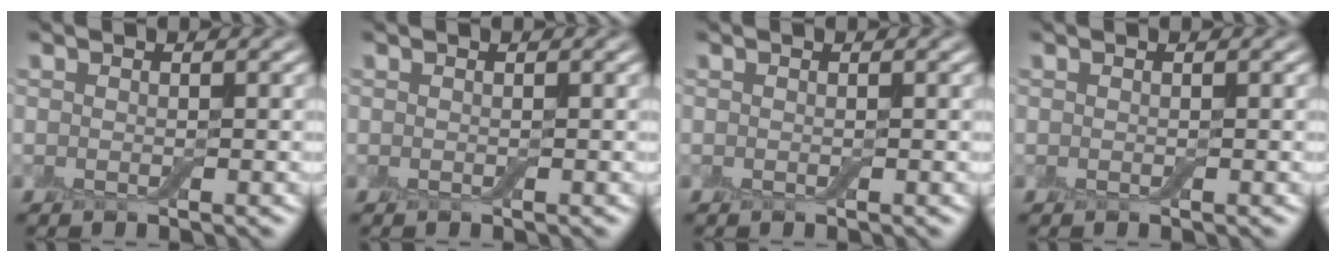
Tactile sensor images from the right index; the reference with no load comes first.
{"total": 0.0}
{"total": 0.0}
{"total": 0.0}